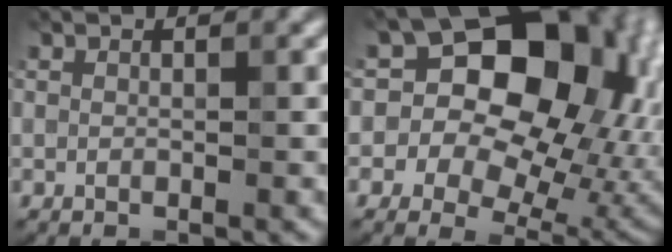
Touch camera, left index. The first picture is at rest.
{"total": 15.8, "force": [3.0, 12.0, 9.8], "torque": [-0.136, 0.035, 0.070]}